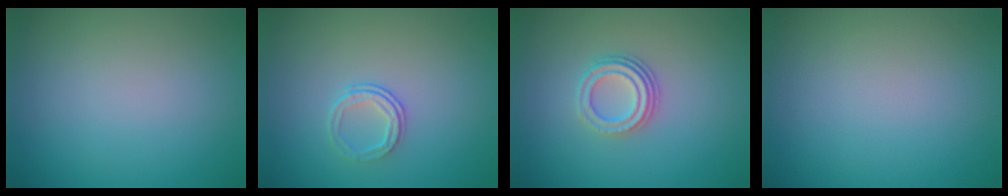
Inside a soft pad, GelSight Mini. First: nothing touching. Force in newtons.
{"total": 1.7, "press": 1.1, "slide": 1.4}
{"total": 3.2, "press": 2.3, "slide": 2.3}
{"total": 0.0}